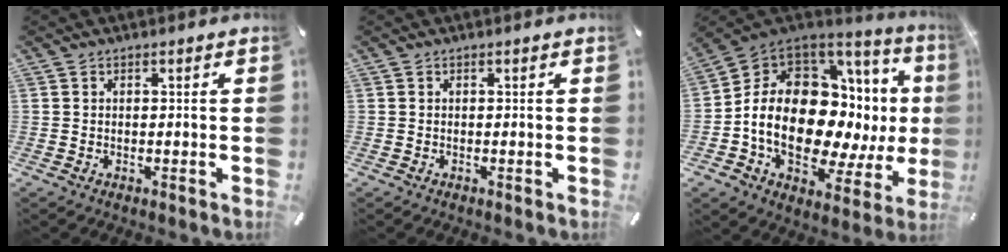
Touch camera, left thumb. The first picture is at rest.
{"total": 0.0}
{"total": 22.9, "force": [-0.6, 14.2, 17.9], "torque": [-0.340, -0.036, -0.003]}